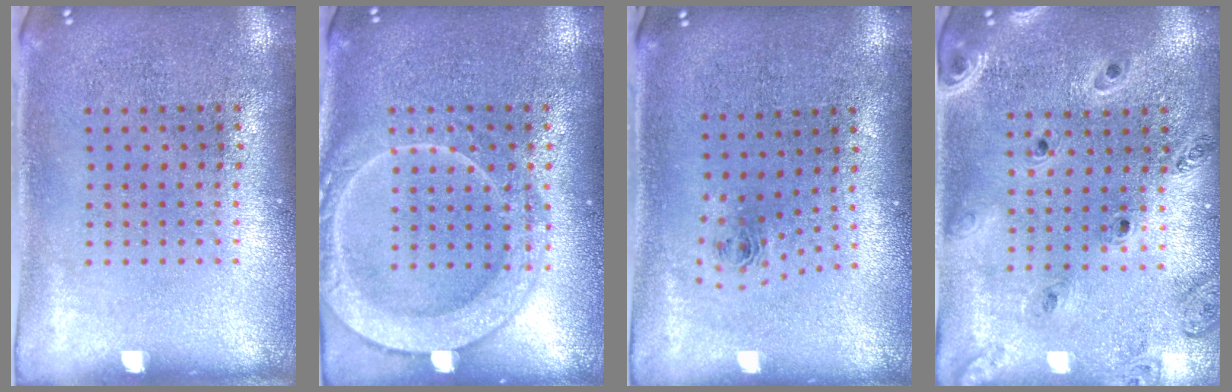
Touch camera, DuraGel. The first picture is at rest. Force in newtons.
{"total": 3.6, "press": 3.5, "slide": 0.6}
{"total": 0.9, "press": 0.4, "slide": 0.8}
{"total": 1.3, "press": 1.3, "slide": 0.2}